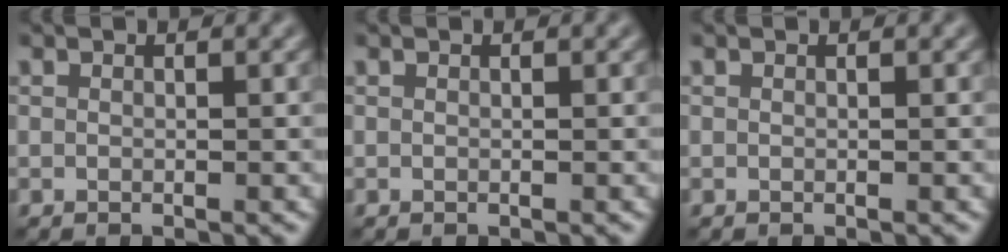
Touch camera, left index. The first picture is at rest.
{"total": 0.0}
{"total": 0.0}